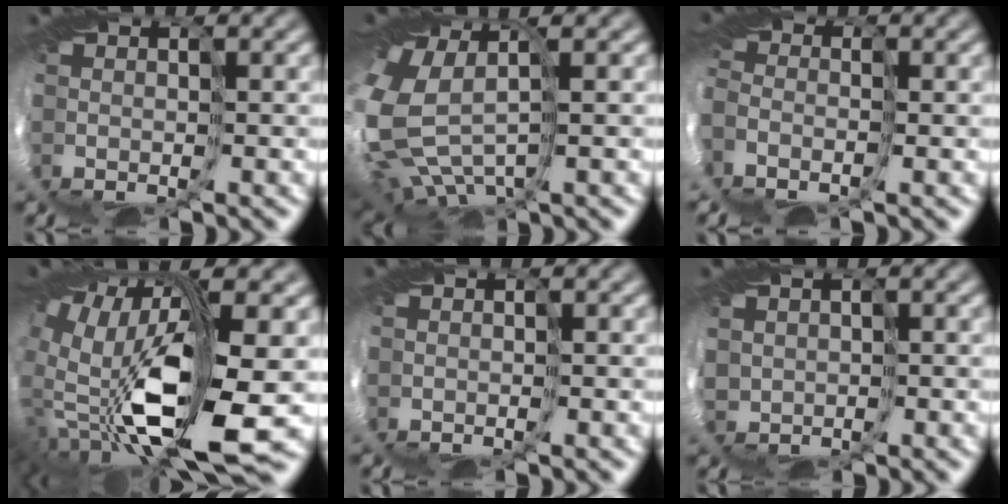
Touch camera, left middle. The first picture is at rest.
{"total": 9.8, "force": [-1.0, 6.7, 7.1], "torque": [-0.196, -0.040, 0.029]}
{"total": 4.0, "force": [-1.9, 2.8, 2.1], "torque": [-0.064, 0.002, -0.029]}
{"total": 13.2, "force": [-1.2, 6.0, 11.7], "torque": [-0.253, -0.021, -0.004]}
{"total": 0.0}
{"total": 2.4, "force": [0.6, 2.3, -0.2], "torque": [-0.007, -0.003, 0.031]}